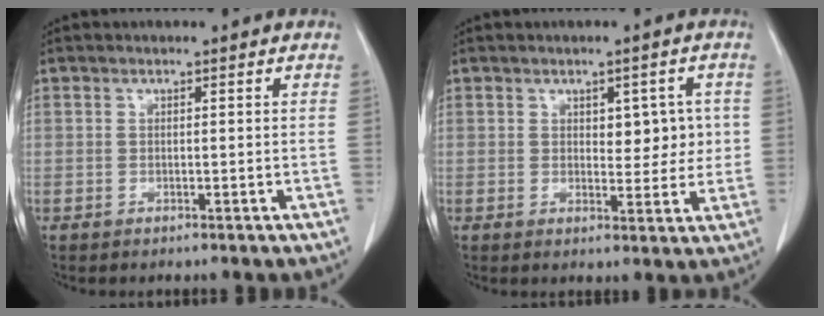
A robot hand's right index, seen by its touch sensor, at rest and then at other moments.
{"total": 5.2, "force": [1.0, 2.8, 4.3], "torque": [-0.042, 0.006, 0.018]}